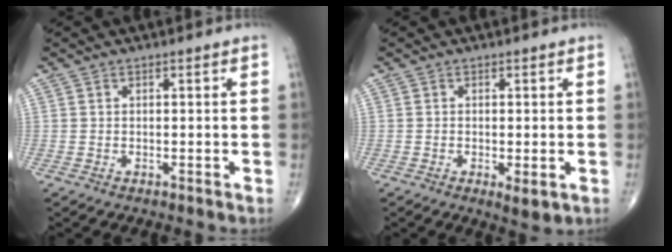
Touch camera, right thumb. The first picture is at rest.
{"total": 3.0, "force": [-0.9, 0.9, 2.7], "torque": [-0.045, -0.011, -0.014]}